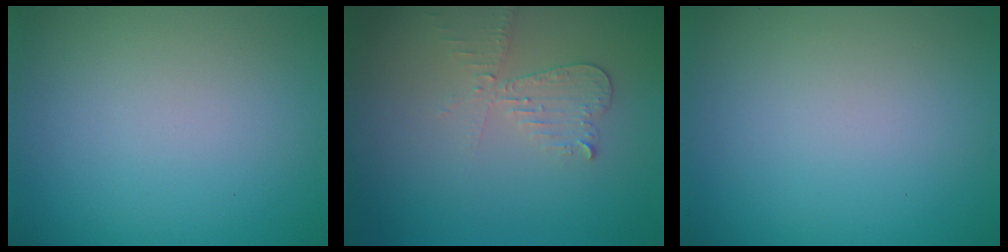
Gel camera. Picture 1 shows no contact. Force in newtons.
{"total": 2.2, "press": 2.2, "slide": 0.2}
{"total": 0.0}